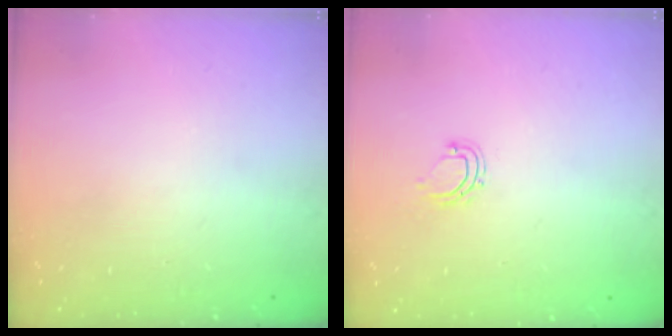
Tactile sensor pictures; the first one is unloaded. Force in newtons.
{"total": 4.7, "press": 4.6, "slide": 0.6}